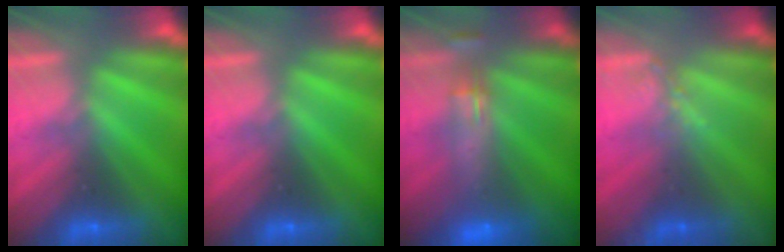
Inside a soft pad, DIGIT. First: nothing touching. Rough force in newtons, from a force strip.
{"total": 0.0}
{"total": 9.3}
{"total": 1.3}